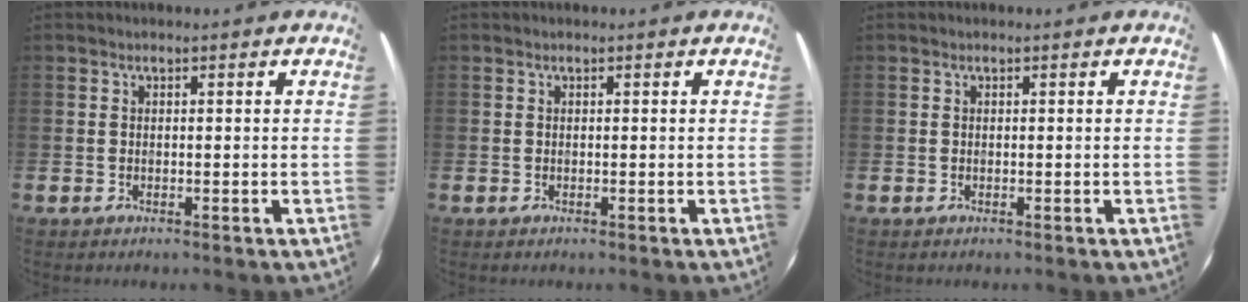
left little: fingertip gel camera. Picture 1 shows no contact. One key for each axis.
{"total": 0.0}
{"total": 0.0}